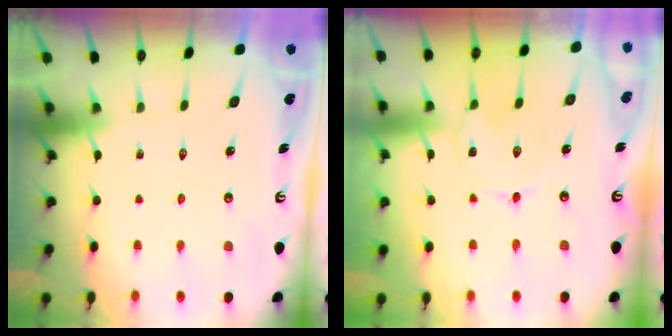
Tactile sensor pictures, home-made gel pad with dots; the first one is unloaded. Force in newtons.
{"total": 0.0}